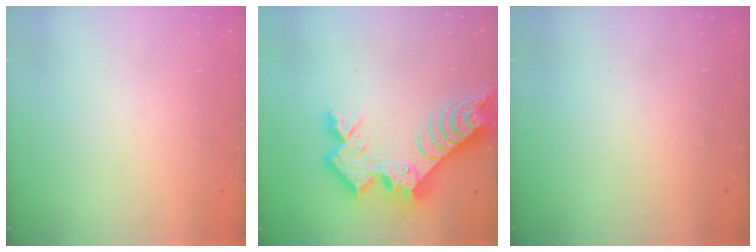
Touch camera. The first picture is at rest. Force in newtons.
{"total": 13.7, "press": 13.7, "slide": 1.1}
{"total": 0.0}